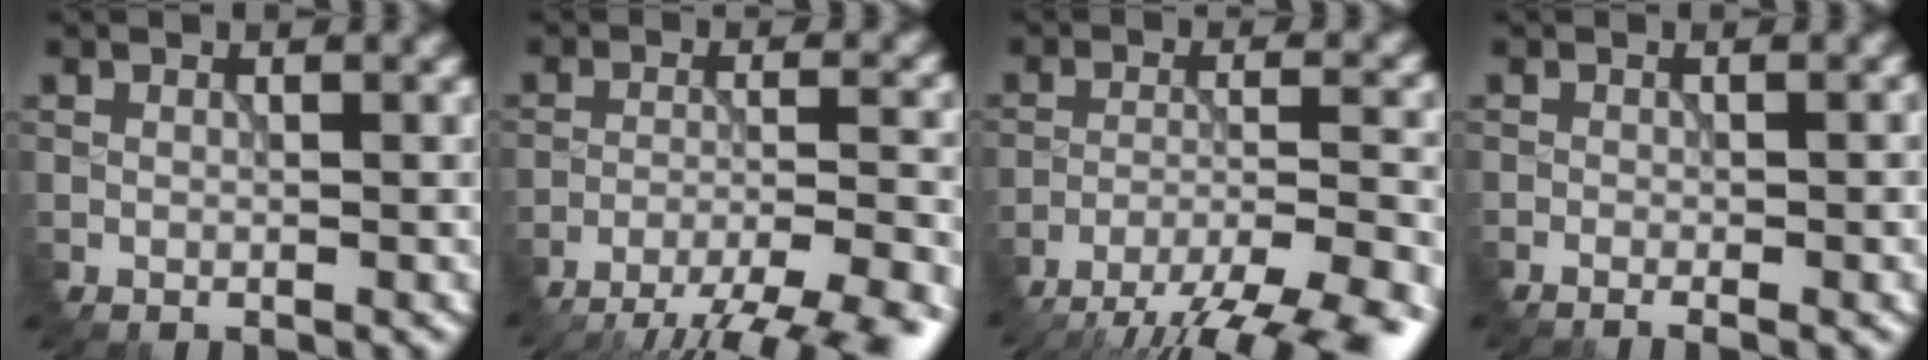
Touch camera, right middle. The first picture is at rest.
{"total": 10.8, "force": [-9.2, 1.9, 5.3], "torque": [-0.077, -0.012, -0.119]}
{"total": 11.8, "force": [-9.8, 2.4, 6.1], "torque": [-0.093, -0.012, -0.128]}
{"total": 2.3, "force": [-0.6, 1.0, 2.0], "torque": [0.004, 0.004, -0.012]}